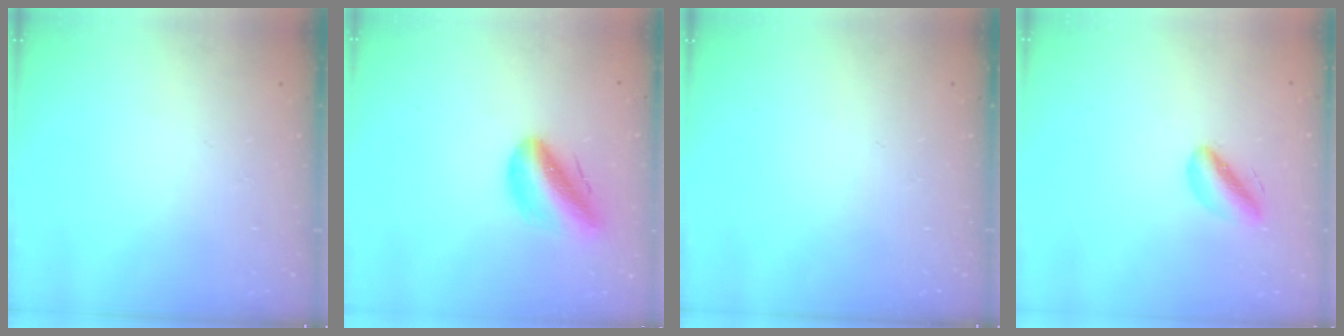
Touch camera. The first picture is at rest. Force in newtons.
{"total": 12.0, "press": 11.5, "slide": 3.4}
{"total": 0.0}
{"total": 6.1, "press": 5.9, "slide": 1.8}